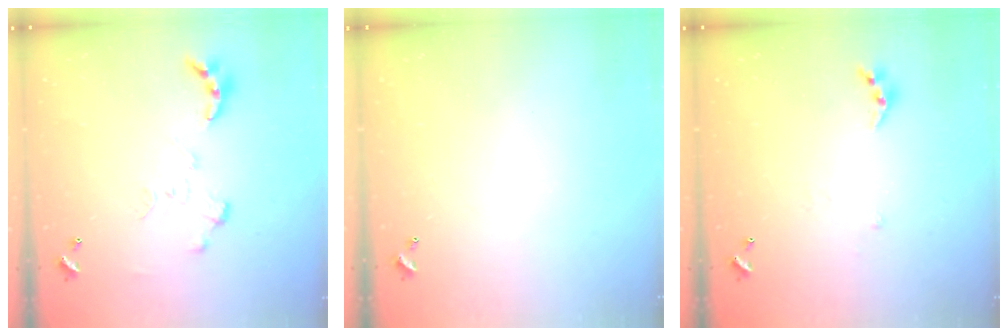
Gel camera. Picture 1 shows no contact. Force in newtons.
{"total": 0.0}
{"total": 3.4, "press": 3.4, "slide": 0.4}